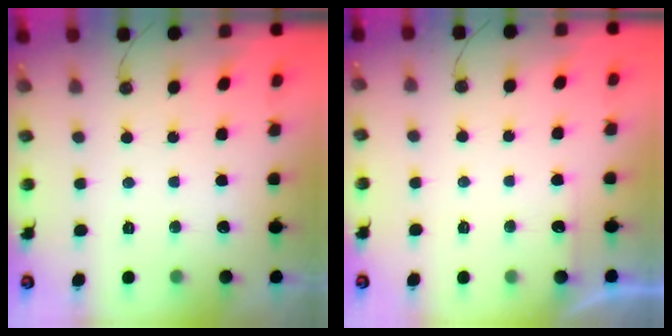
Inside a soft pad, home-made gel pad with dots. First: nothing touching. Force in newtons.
{"total": 2.6, "press": 2.6, "slide": 0.5}